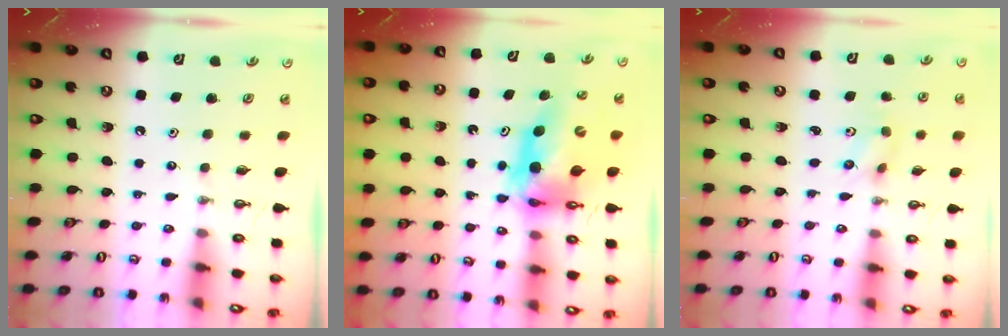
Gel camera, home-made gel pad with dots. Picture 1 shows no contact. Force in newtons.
{"total": 12.2, "press": 12.2, "slide": 1.1}
{"total": 2.3, "press": 2.0, "slide": 1.1}